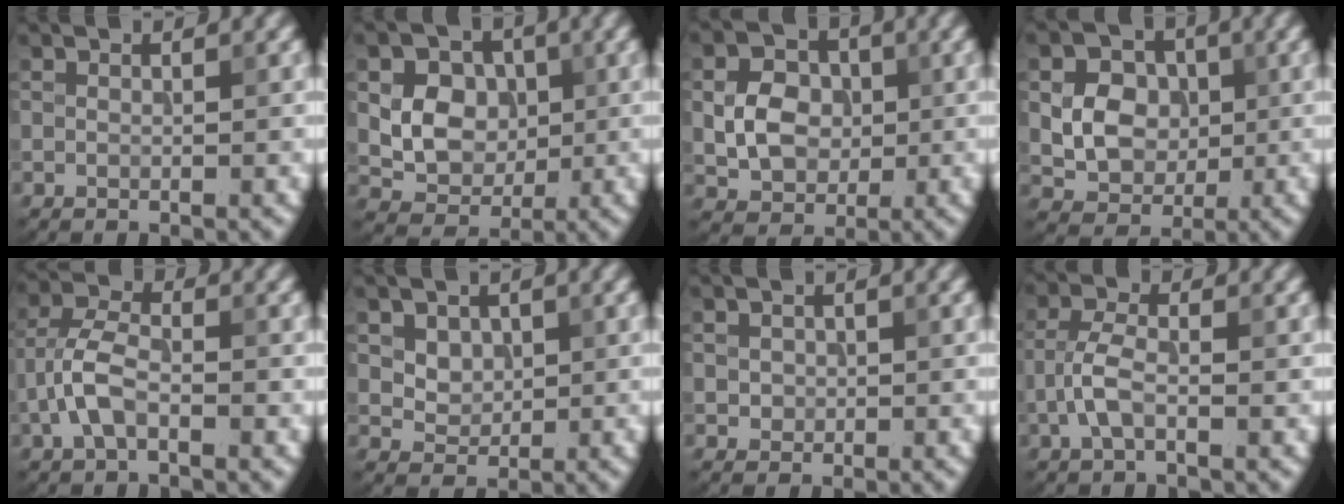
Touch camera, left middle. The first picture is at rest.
{"total": 8.4, "force": [1.8, 7.1, 4.3], "torque": [-0.075, 0.021, 0.030]}
{"total": 4.6, "force": [0.0, 3.8, 2.7], "torque": [-0.046, 0.006, -0.003]}
{"total": 5.6, "force": [0.3, 4.7, 3.1], "torque": [-0.056, 0.007, -0.002]}
{"total": 4.0, "force": [-1.5, 1.9, 3.1], "torque": [-0.063, 0.011, -0.039]}
{"total": 2.8, "force": [1.1, 2.2, 1.4], "torque": [-0.036, -0.006, 0.041]}
{"total": 1.1, "force": [0.0, 1.0, 0.4], "torque": [-0.001, -0.003, 0.001]}
{"total": 2.9, "force": [-1.1, 1.2, 2.5], "torque": [-0.054, 0.007, -0.029]}